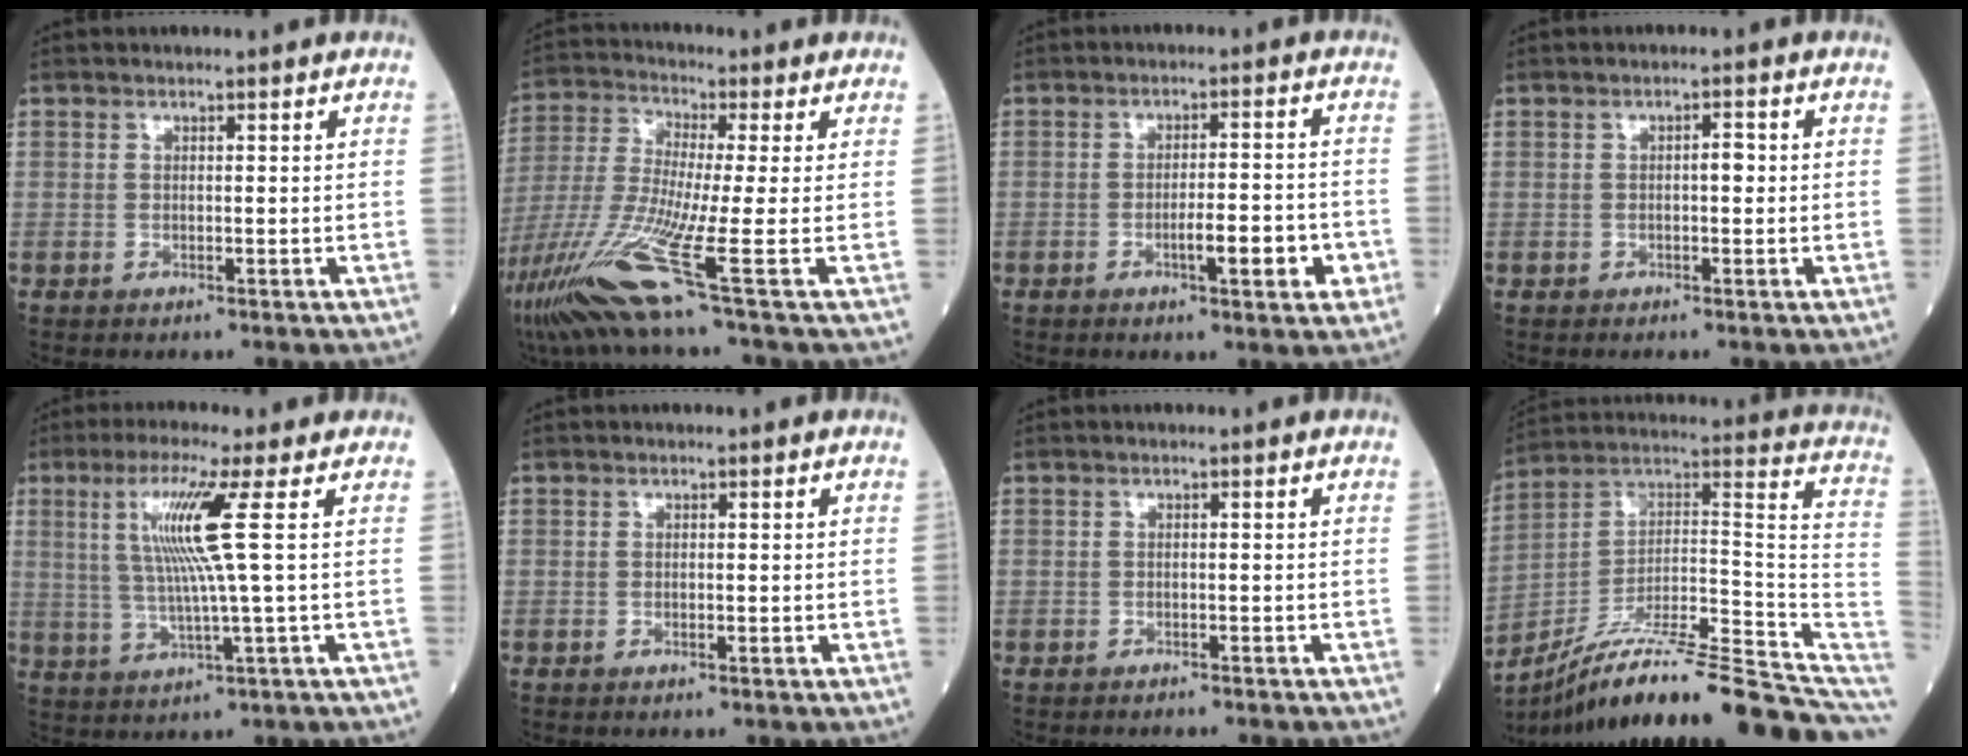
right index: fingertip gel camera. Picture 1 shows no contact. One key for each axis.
{"total": 16.2, "fx": -7.5, "fy": -0.8, "fz": 14.4, "tx": -0.318, "ty": -0.042, "tz": -0.149}
{"total": 6.4, "fx": -2.3, "fy": 1.0, "fz": 5.9, "tx": -0.087, "ty": 0.001, "tz": -0.031}
{"total": 1.7, "fx": 0.0, "fy": 0.6, "fz": 1.5, "tx": -0.022, "ty": 0.004, "tz": -0.002}
{"total": 8.8, "fx": 2.2, "fy": -1.9, "fz": 8.2, "tx": -0.159, "ty": 0.001, "tz": 0.048}
{"total": 0.7, "fx": -0.2, "fy": 0.1, "fz": 0.7, "tx": -0.011, "ty": -0.002, "tz": -0.002}
{"total": 1.8, "fx": -1.7, "fy": 0.2, "fz": 0.4, "tx": -0.005, "ty": -0.001, "tz": -0.021}
{"total": 25.5, "fx": -20.4, "fy": 2.2, "fz": 15.2, "tx": -0.144, "ty": 0.041, "tz": -0.316}